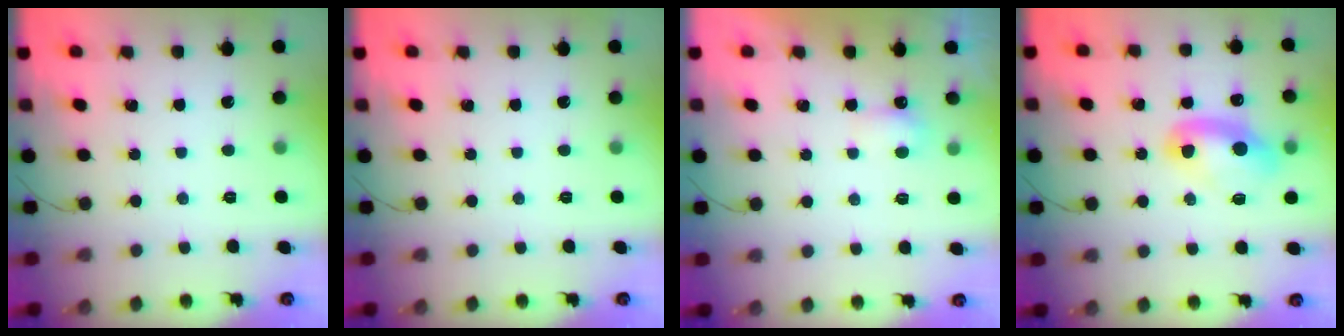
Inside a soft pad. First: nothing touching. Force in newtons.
{"total": 0.0}
{"total": 3.6, "press": 3.5, "slide": 1.1}
{"total": 10.2, "press": 10.2, "slide": 0.7}